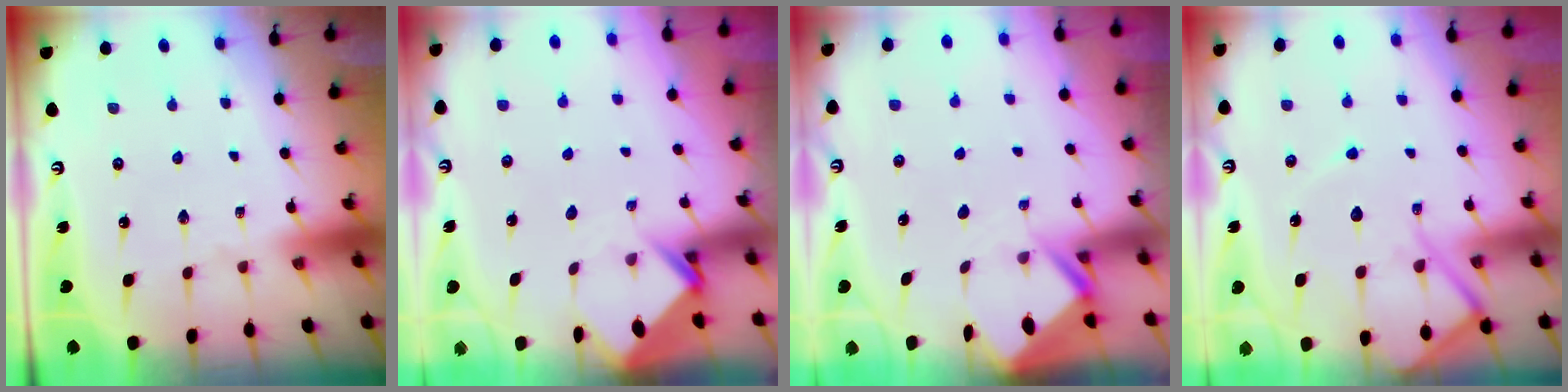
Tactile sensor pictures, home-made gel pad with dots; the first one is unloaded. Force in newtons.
{"total": 3.9, "press": 3.9, "slide": 0.1}
{"total": 3.1, "press": 3.1, "slide": 0.3}
{"total": 10.5, "press": 10.5, "slide": 1.1}